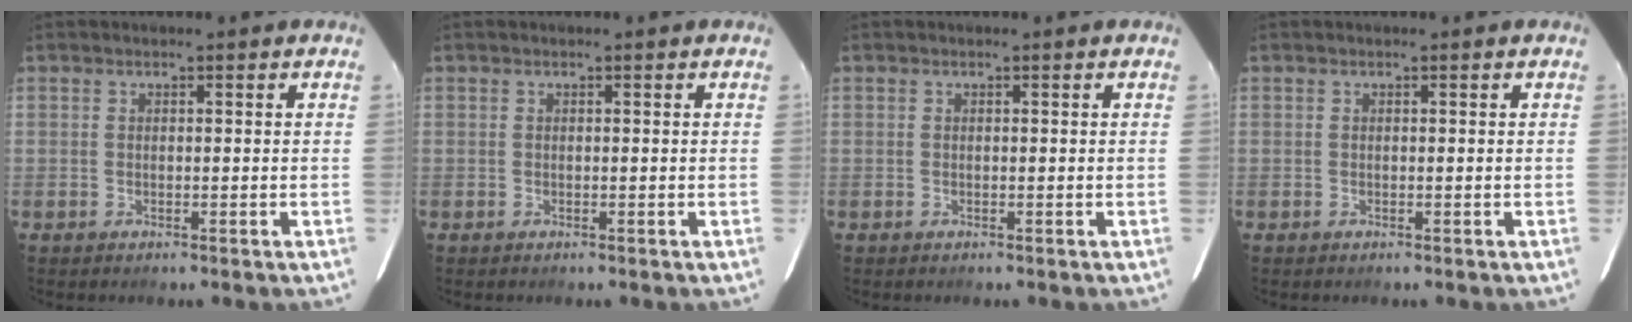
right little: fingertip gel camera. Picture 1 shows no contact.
{"total": 0.0}
{"total": 0.0}
{"total": 0.0}